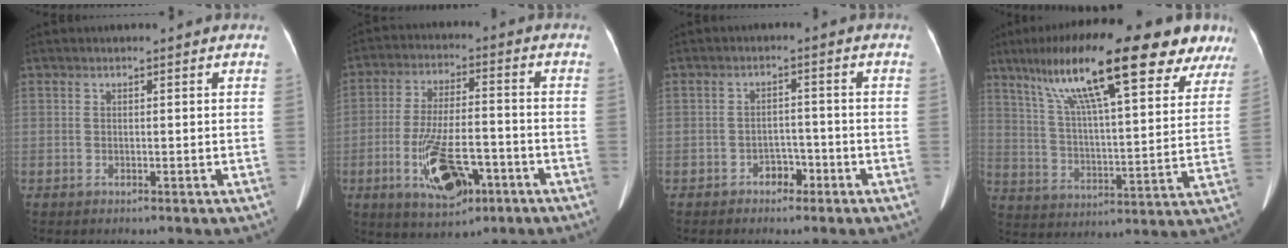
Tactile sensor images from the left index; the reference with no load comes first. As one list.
[{"total": 12.1, "force": [-5.2, 4.4, 10.0], "torque": [-0.194, -0.005, -0.081]}, {"total": 2.6, "force": [-1.8, 1.6, 1.0], "torque": [-0.012, 0.007, -0.026]}, {"total": 24.7, "force": [16.1, 4.7, 18.1], "torque": [-0.298, 0.051, 0.242]}]